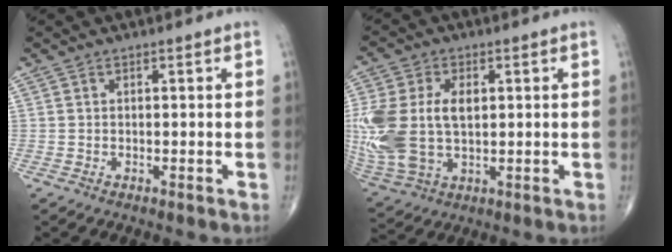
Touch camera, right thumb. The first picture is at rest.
{"total": 19.5, "force": [1.4, 12.3, 15.0], "torque": [-0.374, -0.002, 0.041]}